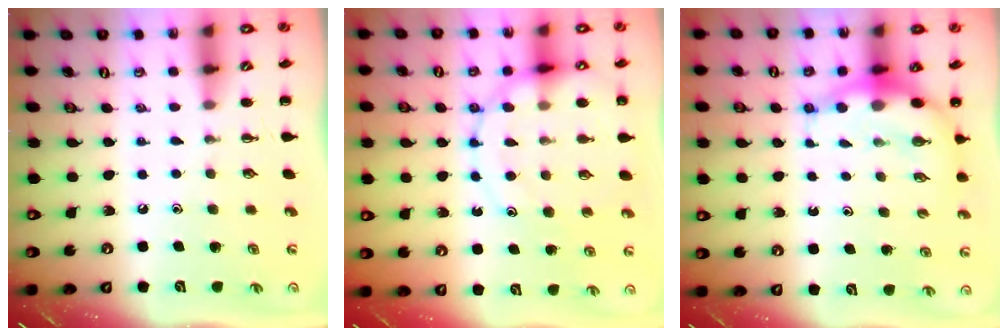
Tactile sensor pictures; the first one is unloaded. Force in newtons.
{"total": 15.5, "press": 15.2, "slide": 3.0}
{"total": 7.0, "press": 6.8, "slide": 1.6}